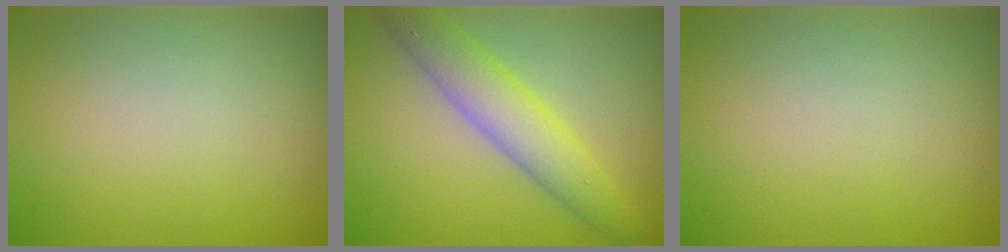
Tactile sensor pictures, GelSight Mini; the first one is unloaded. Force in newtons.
{"total": 5.1, "press": 5.1, "slide": 0.3}
{"total": 0.0}